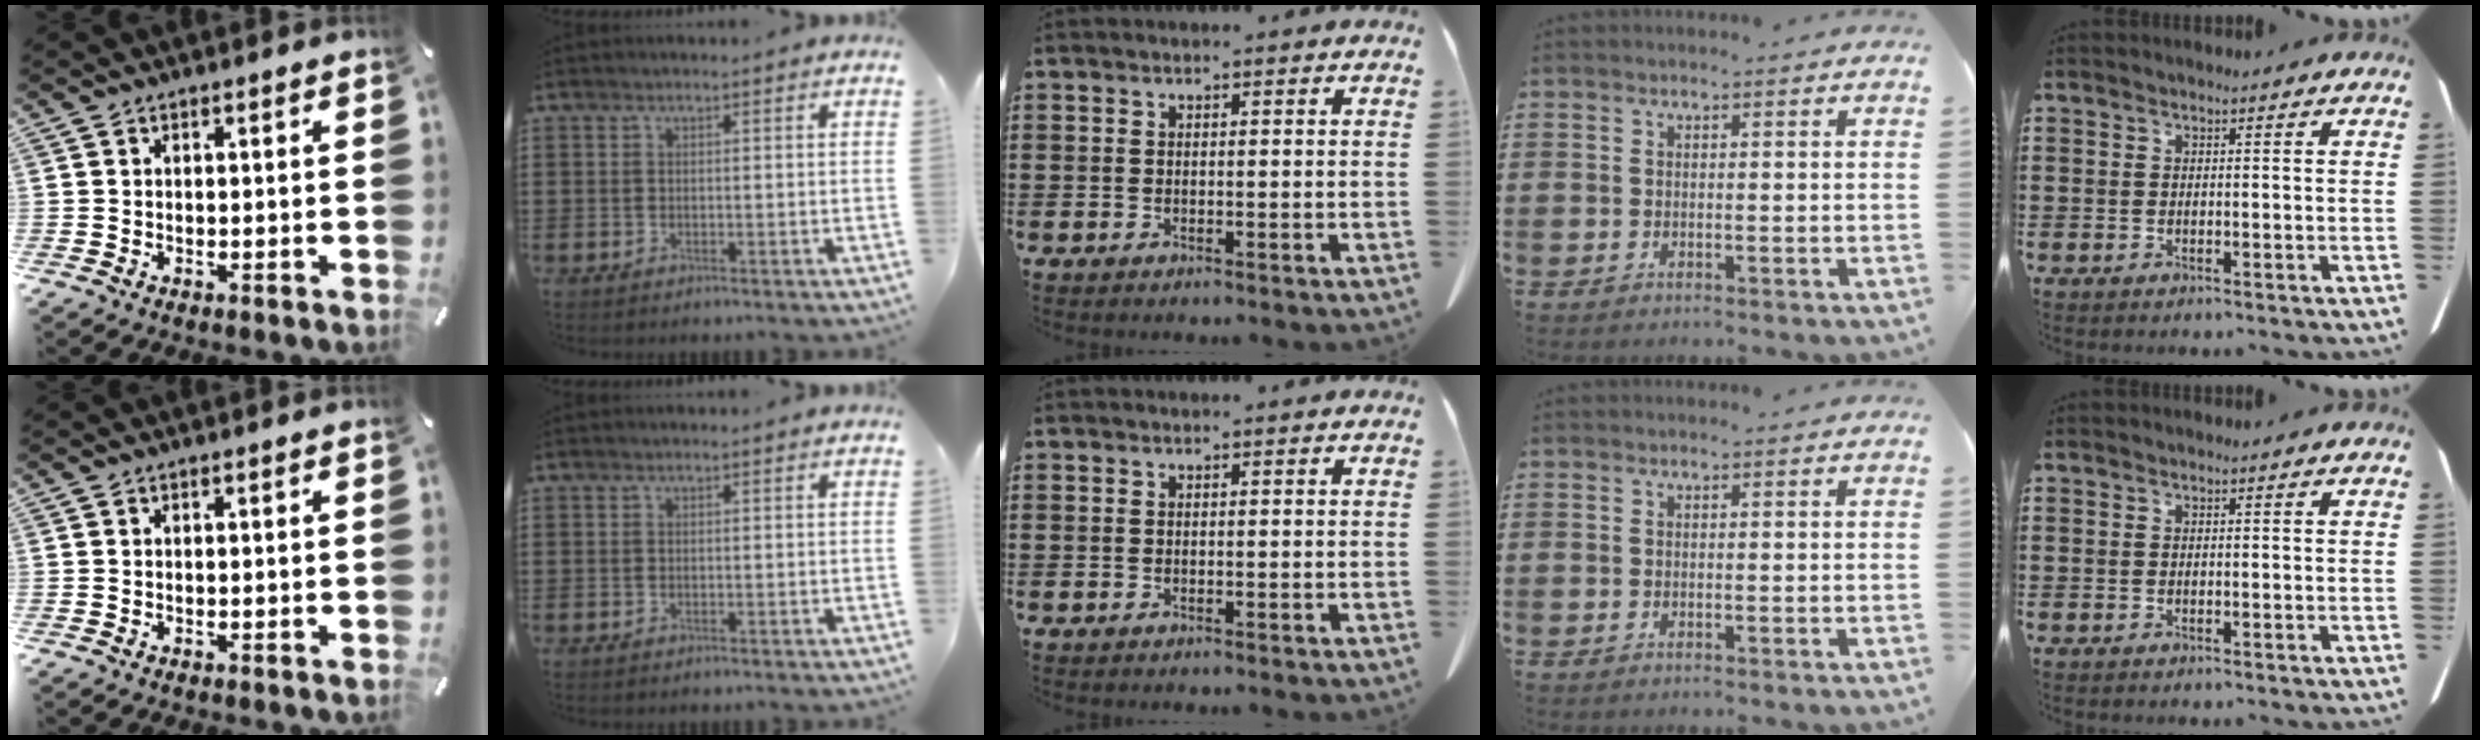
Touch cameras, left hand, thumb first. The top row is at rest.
{}